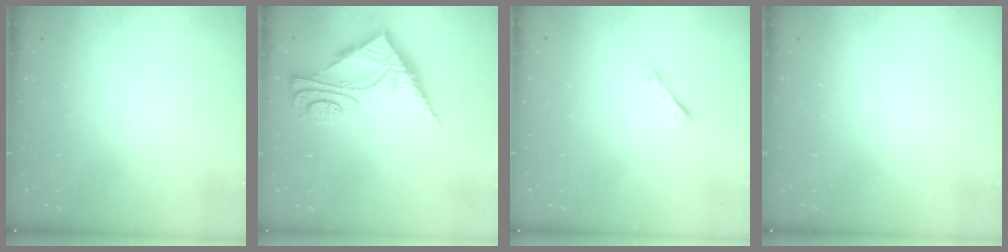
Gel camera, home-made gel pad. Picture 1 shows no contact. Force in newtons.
{"total": 8.8, "press": 8.8, "slide": 0.7}
{"total": 1.7, "press": 1.7, "slide": 0.2}
{"total": 0.0}